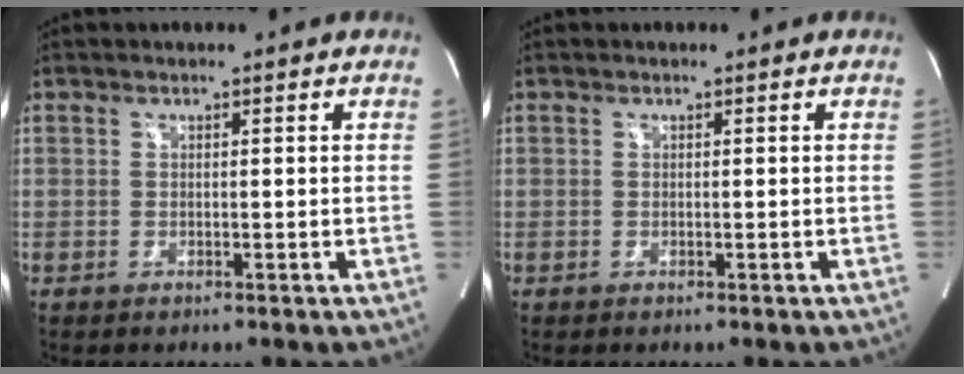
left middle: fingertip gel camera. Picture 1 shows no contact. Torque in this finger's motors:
{"motor_torque": [0.02, 0.03, 0.00, 0.00]}